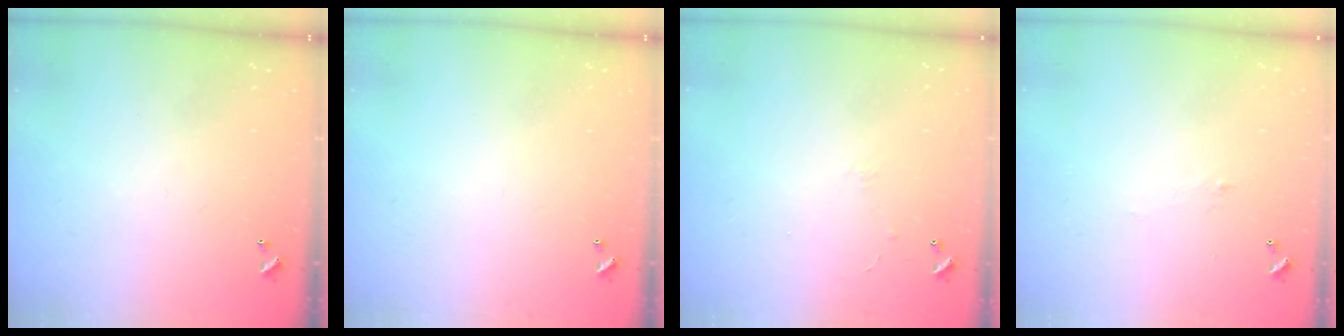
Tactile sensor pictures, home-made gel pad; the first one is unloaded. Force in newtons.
{"total": 0.0}
{"total": 0.9, "press": 0.7, "slide": 0.5}
{"total": 1.5, "press": 1.3, "slide": 0.6}